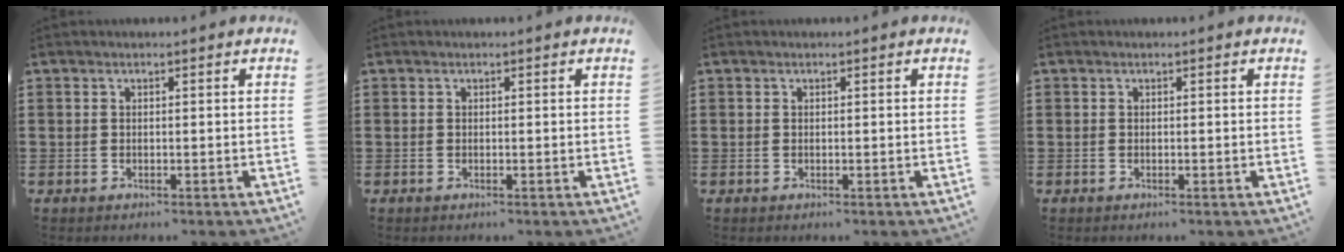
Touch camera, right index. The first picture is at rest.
{"total": 0.0}
{"total": 0.0}
{"total": 0.0}